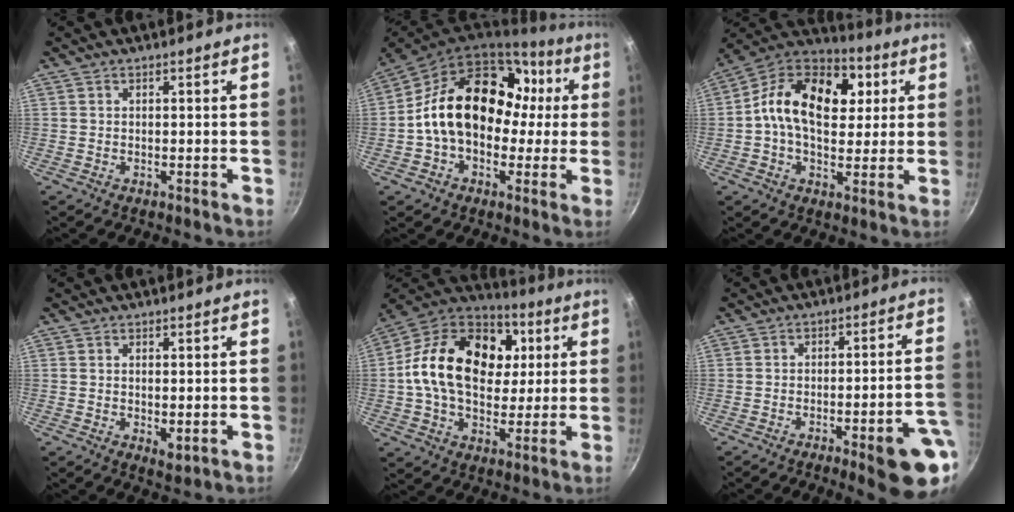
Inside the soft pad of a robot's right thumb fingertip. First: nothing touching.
{"total": 21.9, "force": [1.5, 15.7, 15.2], "torque": [-0.219, 0.053, 0.024]}
{"total": 19.5, "force": [3.5, 12.9, 14.1], "torque": [-0.206, 0.015, 0.033]}
{"total": 2.4, "force": [0.0, 1.2, 2.1], "torque": [-0.033, -0.010, 0.002]}
{"total": 24.2, "force": [4.0, 16.9, 16.8], "torque": [-0.269, 0.016, 0.054]}
{"total": 13.0, "force": [-5.8, 2.6, 11.4], "torque": [-0.114, 0.042, -0.069]}